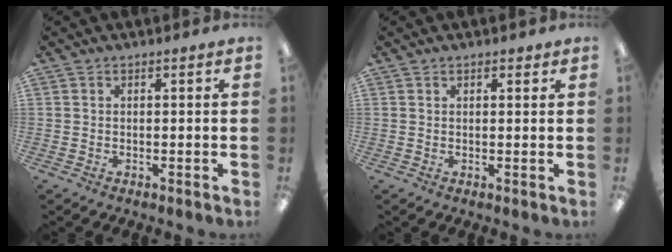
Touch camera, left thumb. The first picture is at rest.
{"total": 1.3, "force": [0.9, 0.7, 0.6], "torque": [-0.004, -0.001, 0.015]}